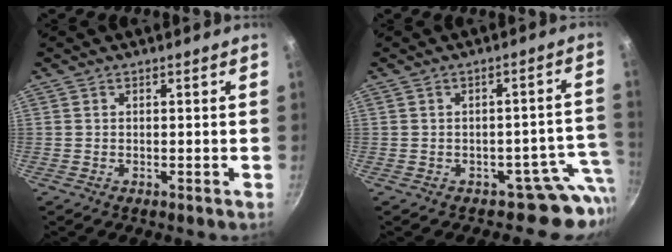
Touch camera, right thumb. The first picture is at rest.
{"total": 7.5, "force": [-4.0, 5.8, 2.7], "torque": [0.056, 0.053, -0.044]}